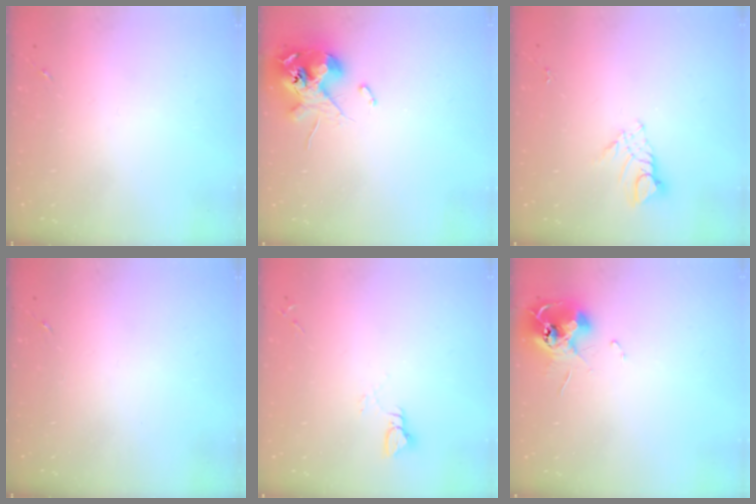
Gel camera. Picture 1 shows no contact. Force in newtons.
{"total": 12.1, "press": 11.9, "slide": 2.2}
{"total": 6.7, "press": 6.7, "slide": 0.5}
{"total": 0.0}
{"total": 3.8, "press": 3.8, "slide": 0.5}
{"total": 11.7, "press": 11.7, "slide": 0.9}